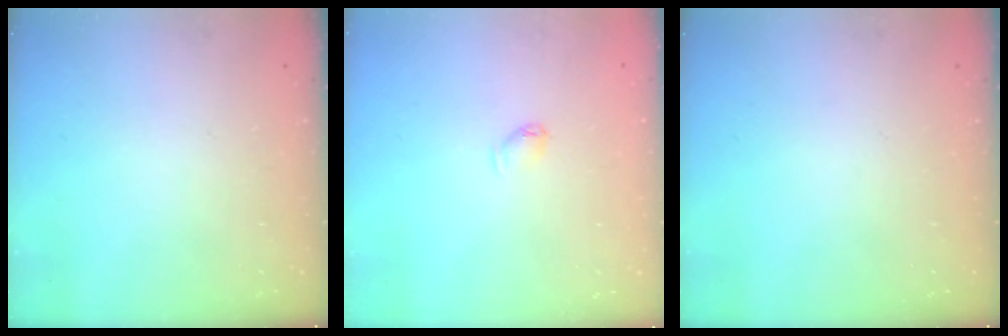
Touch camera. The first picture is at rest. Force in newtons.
{"total": 4.1, "press": 4.0, "slide": 0.8}
{"total": 0.0}